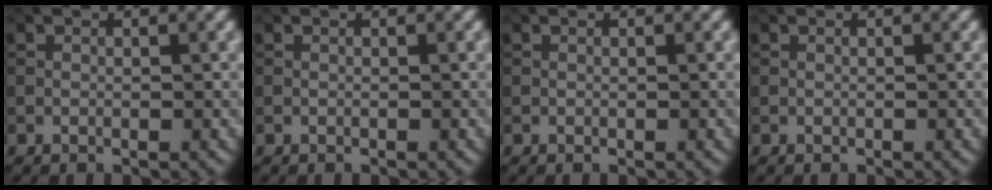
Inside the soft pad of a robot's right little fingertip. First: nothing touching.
{"total": 0.0}
{"total": 0.0}
{"total": 0.0}